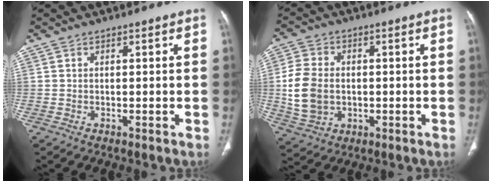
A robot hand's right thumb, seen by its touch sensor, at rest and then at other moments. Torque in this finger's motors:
{"motor_torque": [-0.82, 0.65, 0.93, 0.15, 0.29]}